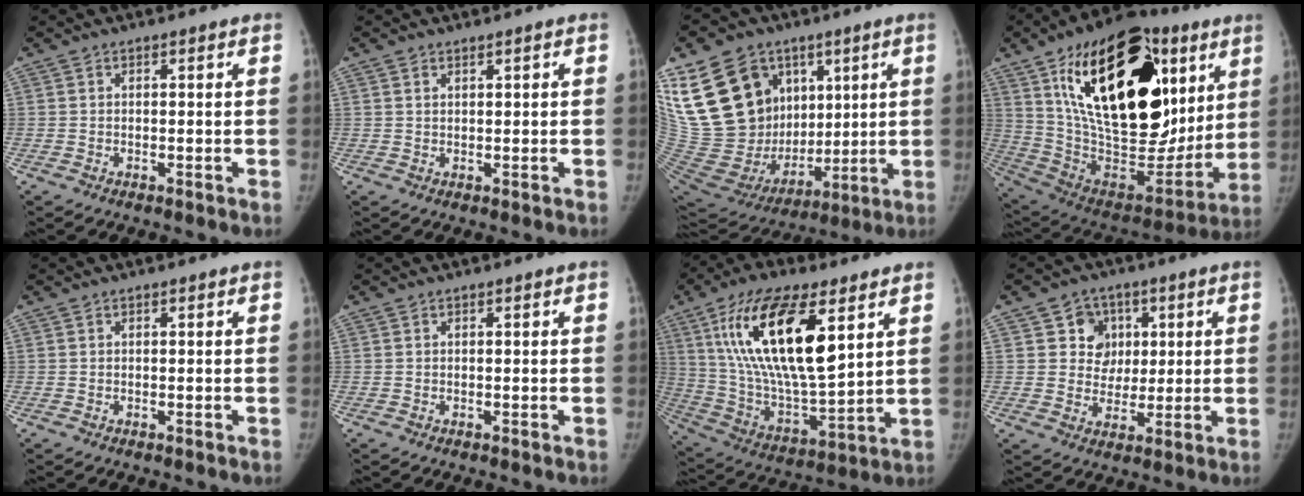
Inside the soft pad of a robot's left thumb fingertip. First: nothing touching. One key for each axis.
{"total": 0.8, "fx": 0.6, "fy": 0.3, "fz": 0.4, "tx": -0.003, "ty": -0.003, "tz": 0.012}
{"total": 28.2, "fx": 11.0, "fy": 20.3, "fz": 16.2, "tx": -0.306, "ty": 0.002, "tz": 0.223}
{"total": 38.6, "fx": 13.6, "fy": 19.9, "fz": 30.1, "tx": -0.463, "ty": 0.002, "tz": 0.241}
{"total": 0.0}
{"total": 0.0}
{"total": 24.1, "fx": 9.4, "fy": 8.8, "fz": 20.3, "tx": -0.372, "ty": -0.032, "tz": 0.172}
{"total": 7.8, "fx": 2.4, "fy": 7.0, "fz": 2.2, "tx": 0.006, "ty": -0.003, "tz": 0.039}